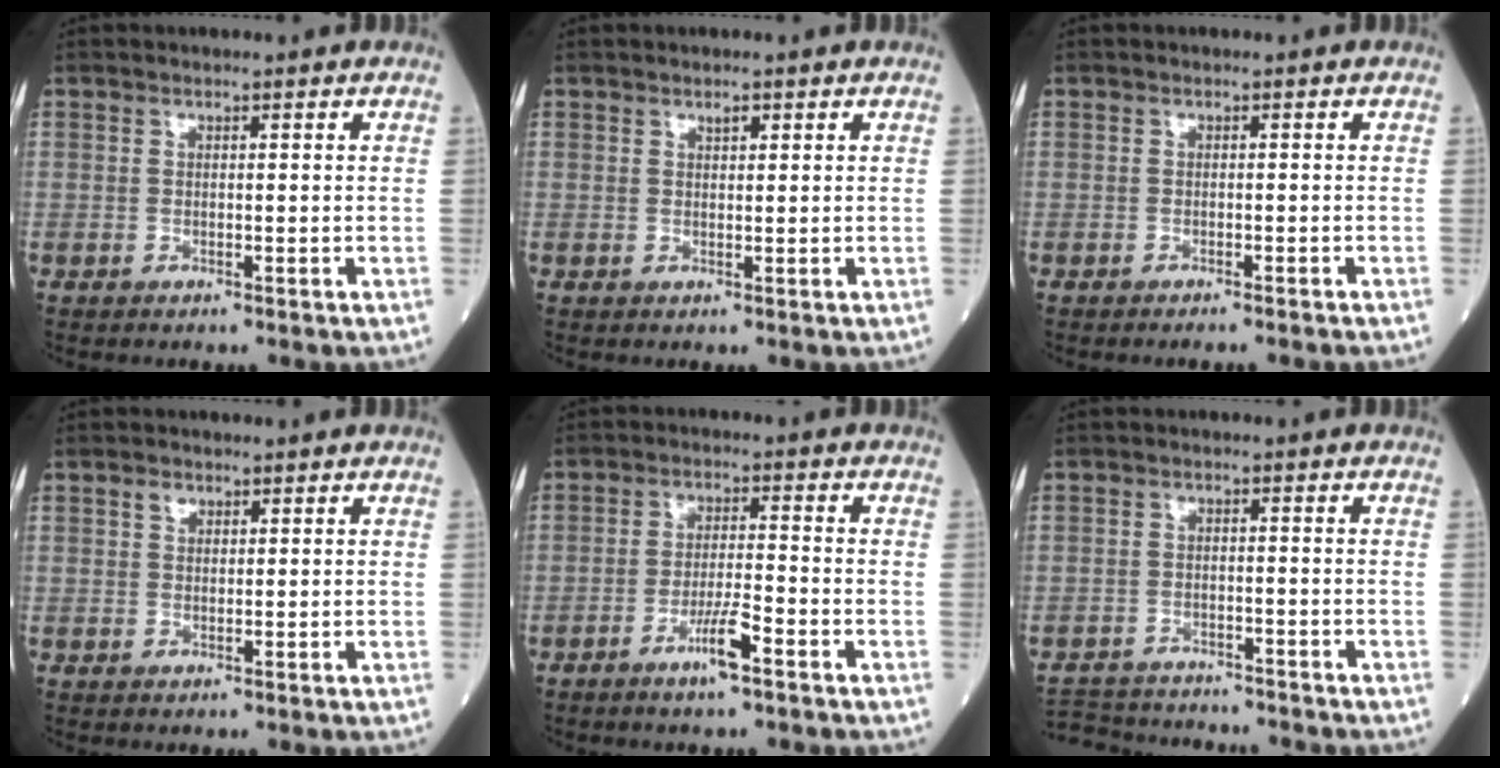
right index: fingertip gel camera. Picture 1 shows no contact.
{"total": 1.0, "force": [0.7, 0.4, 0.7], "torque": [-0.011, -0.002, 0.010]}
{"total": 2.9, "force": [-2.6, -0.3, 1.3], "torque": [-0.016, 0.000, -0.033]}
{"total": 1.4, "force": [0.8, 1.0, 0.6], "torque": [-0.010, 0.001, 0.014]}
{"total": 5.2, "force": [-3.1, 0.1, 4.2], "torque": [-0.079, -0.005, -0.060]}
{"total": 10.3, "force": [-9.8, 1.8, 2.4], "torque": [-0.048, 0.003, -0.145]}